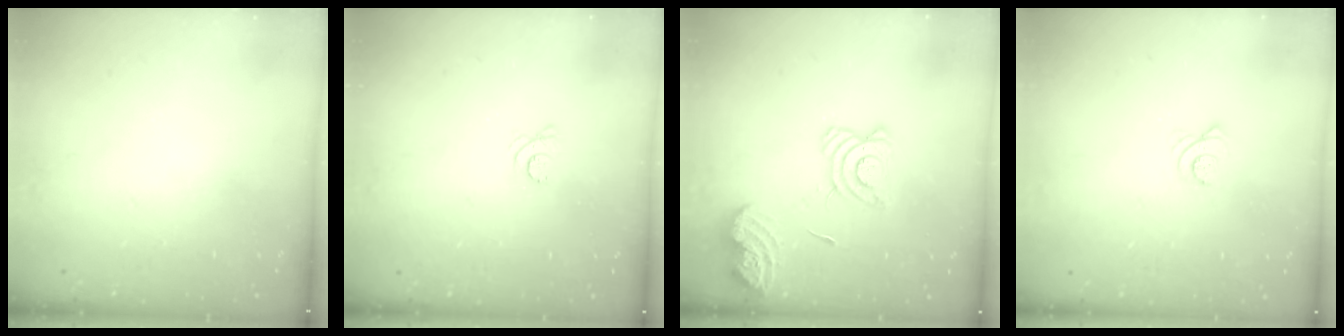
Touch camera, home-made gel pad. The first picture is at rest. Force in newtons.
{"total": 4.0, "press": 3.9, "slide": 1.0}
{"total": 13.5, "press": 13.4, "slide": 1.5}
{"total": 3.3, "press": 3.3, "slide": 0.2}